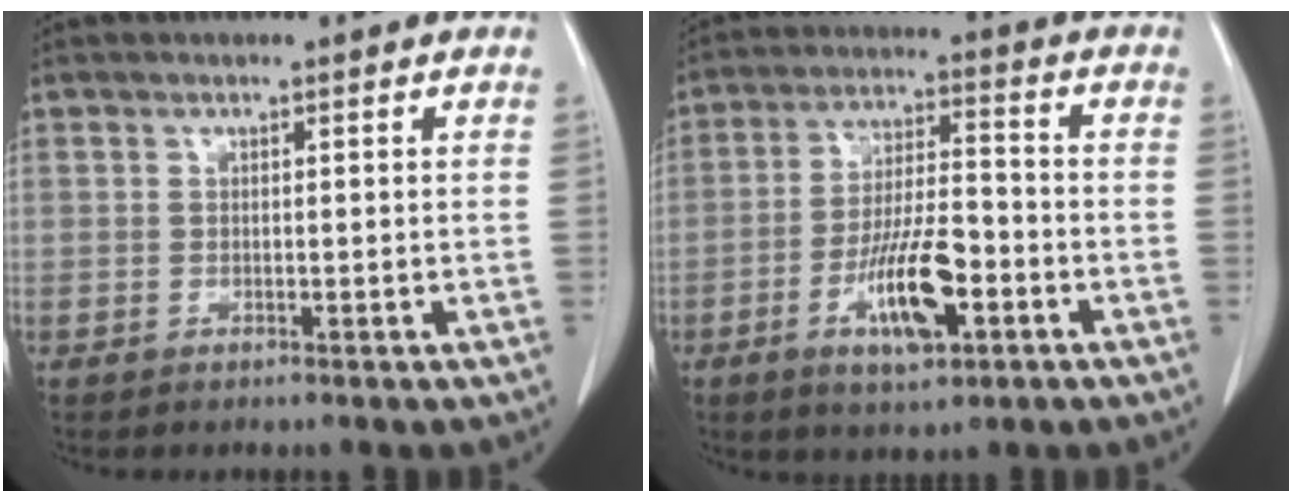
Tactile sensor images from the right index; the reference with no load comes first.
{"total": 11.1, "force": [-4.4, 3.0, 9.7], "torque": [-0.184, -0.003, -0.076]}